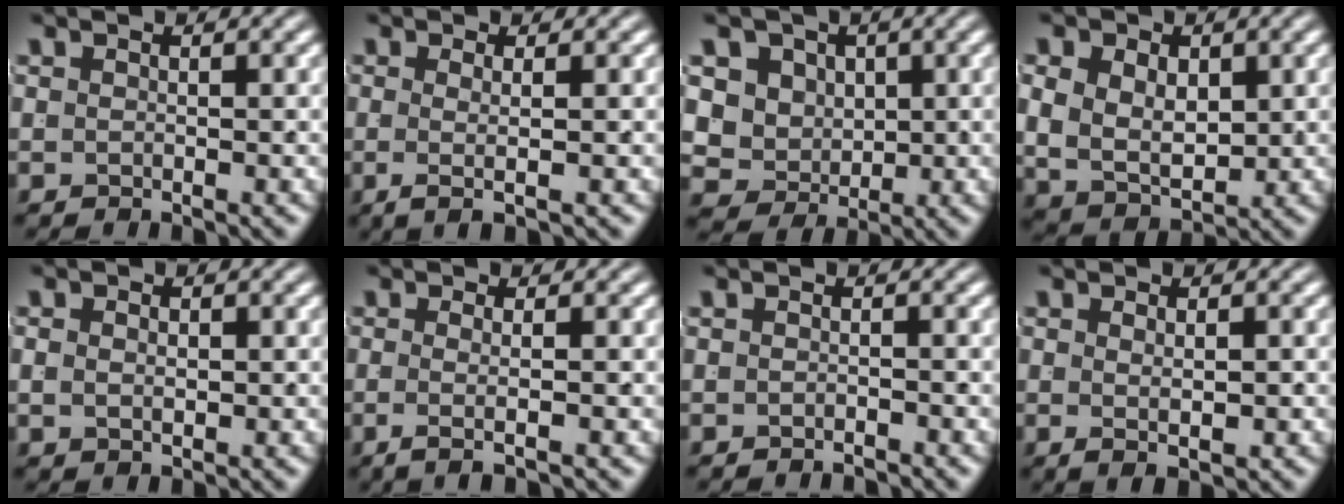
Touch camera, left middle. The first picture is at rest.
{"total": 2.3, "force": [-0.8, -0.6, 2.1], "torque": [-0.038, -0.013, -0.005]}
{"total": 10.4, "force": [0.3, 9.4, 4.5], "torque": [-0.123, -0.044, 0.011]}
{"total": 8.2, "force": [0.0, 6.7, 4.6], "torque": [-0.103, -0.031, 0.006]}
{"total": 1.3, "force": [0.0, 0.6, 1.1], "torque": [-0.018, -0.011, 0.013]}
{"total": 2.4, "force": [-1.2, -0.5, 2.0], "torque": [-0.040, -0.011, -0.014]}
{"total": 1.0, "force": [-0.9, -0.4, 0.0], "torque": [0.001, -0.002, -0.013]}
{"total": 1.8, "force": [-0.3, -0.2, 1.8], "torque": [-0.025, -0.012, 0.007]}